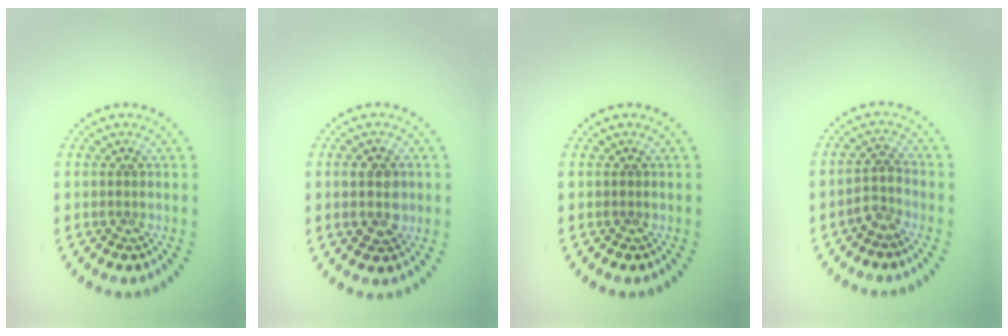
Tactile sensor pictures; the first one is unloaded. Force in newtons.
{"total": 3.5, "press": 3.5, "slide": 0.2}
{"total": 0.0}
{"total": 2.0, "press": 1.6, "slide": 1.2}